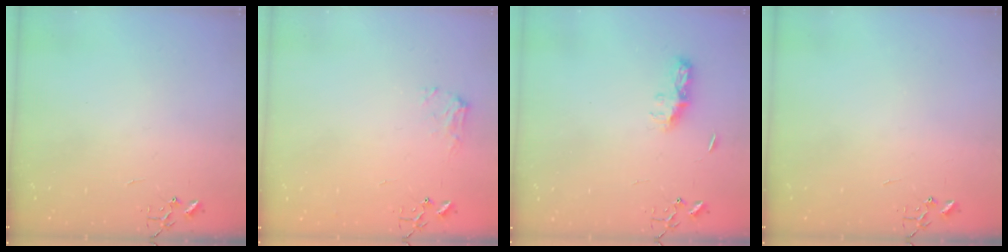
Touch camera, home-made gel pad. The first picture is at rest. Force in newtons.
{"total": 7.3, "press": 7.3, "slide": 0.2}
{"total": 6.7, "press": 6.6, "slide": 0.7}
{"total": 0.0}